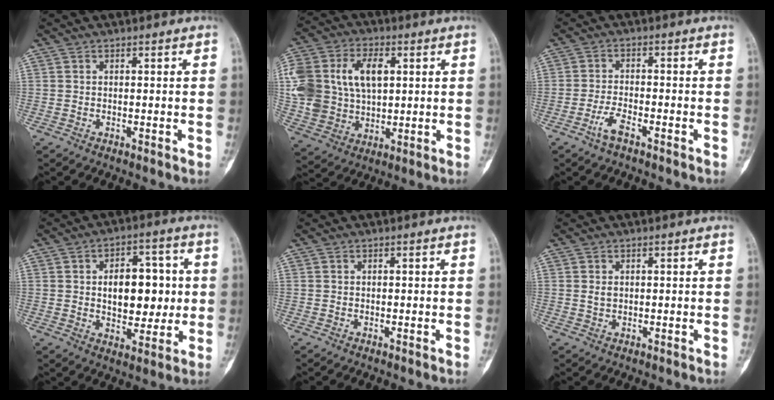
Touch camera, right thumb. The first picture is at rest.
{"total": 22.1, "force": [4.6, 15.6, 15.0], "torque": [-0.331, 0.021, 0.096]}
{"total": 3.7, "force": [-2.4, 0.9, 2.6], "torque": [-0.060, 0.016, -0.048]}
{"total": 13.0, "force": [1.0, 7.9, 10.3], "torque": [-0.101, 0.008, 0.019]}
{"total": 0.0}
{"total": 1.4, "force": [0.3, 1.0, 0.9], "torque": [-0.014, 0.000, 0.008]}